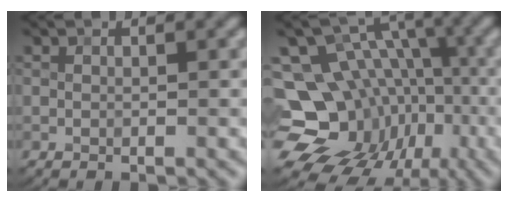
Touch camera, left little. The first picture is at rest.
{"total": 16.1, "force": [-4.8, 13.5, 7.5], "torque": [-0.142, -0.004, -0.066]}